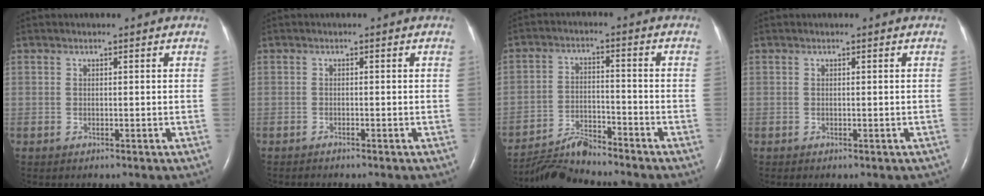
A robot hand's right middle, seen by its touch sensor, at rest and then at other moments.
{"total": 0.6, "force": [-0.5, 0.0, 0.2], "torque": [-0.009, -0.002, -0.010]}
{"total": 6.6, "force": [-6.5, -0.5, 0.4], "torque": [-0.018, -0.008, -0.118]}
{"total": 0.9, "force": [-0.6, 0.5, 0.5], "torque": [-0.005, -0.002, -0.002]}